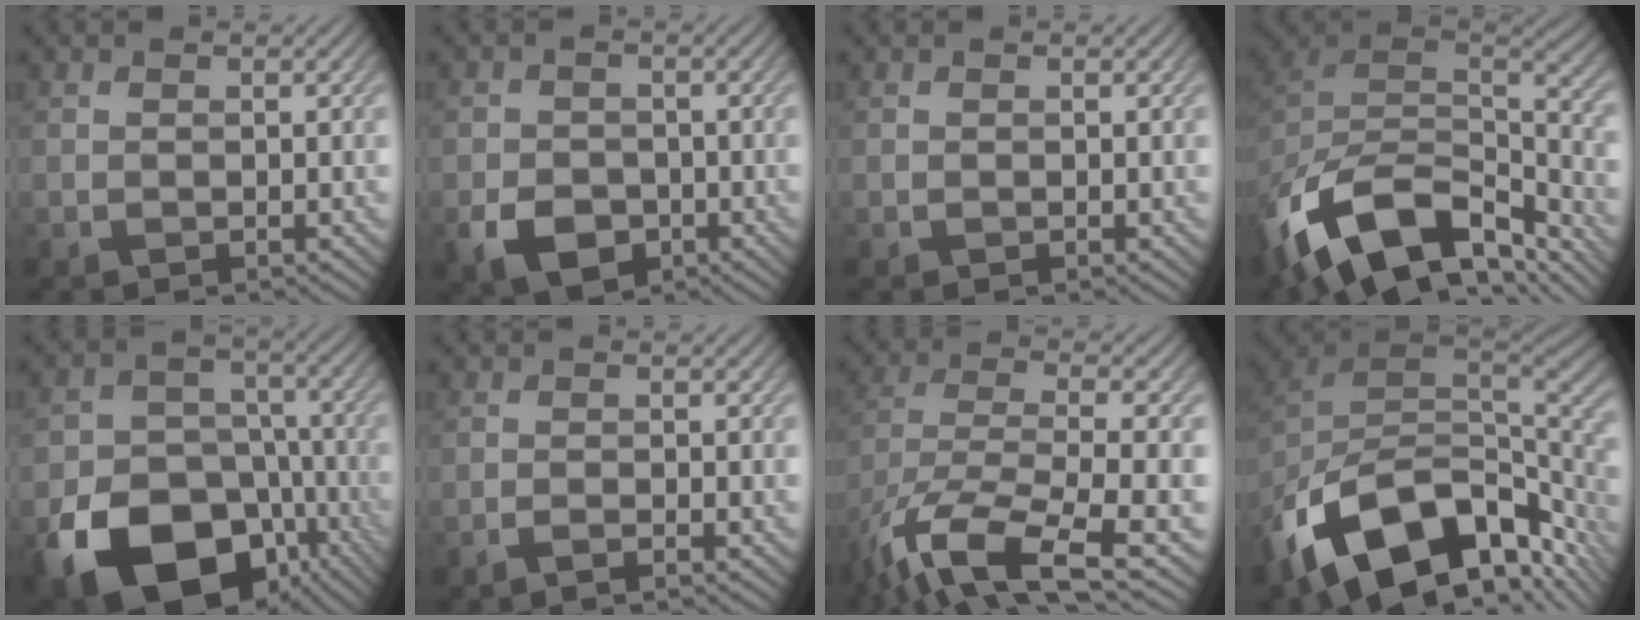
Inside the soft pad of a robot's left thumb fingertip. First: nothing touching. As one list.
[{"total": 5.2, "force": [-2.4, 3.7, 2.8], "torque": [-0.055, -0.013, -0.048]}, {"total": 0.0}, {"total": 16.2, "force": [-8.9, 8.5, 10.4], "torque": [-0.258, -0.031, -0.143]}, {"total": 19.3, "force": [-10.1, 13.5, 9.3], "torque": [-0.182, -0.053, -0.149]}, {"total": 1.8, "force": [-1.3, 0.2, 1.2], "torque": [-0.015, 0.002, -0.036]}, {"total": 13.1, "force": [-7.7, 3.9, 9.9], "torque": [-0.212, -0.014, -0.136]}, {"total": 16.8, "force": [-7.7, 9.7, 11.3], "torque": [-0.243, -0.030, -0.129]}]